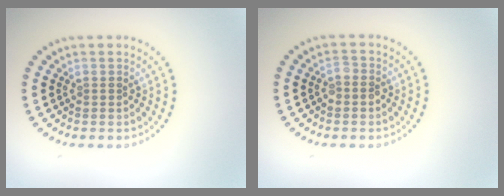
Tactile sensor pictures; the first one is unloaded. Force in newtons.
{"total": 1.1, "press": 1.0, "slide": 0.5}